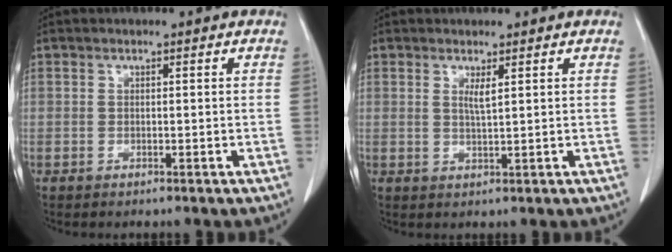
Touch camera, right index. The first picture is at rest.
{"total": 1.7, "force": [0.8, -0.1, 1.5], "torque": [-0.030, -0.006, 0.015]}